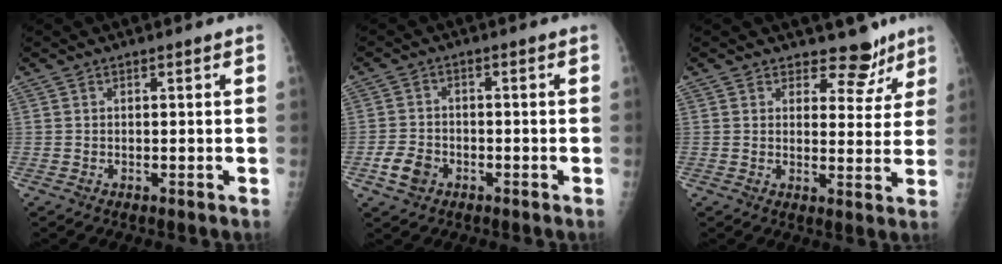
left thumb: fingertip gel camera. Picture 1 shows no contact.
{"total": 4.8, "force": [-2.2, 3.5, 2.3], "torque": [-0.038, 0.013, -0.038]}
{"total": 6.3, "force": [5.2, 3.5, 1.0], "torque": [0.018, -0.040, 0.064]}